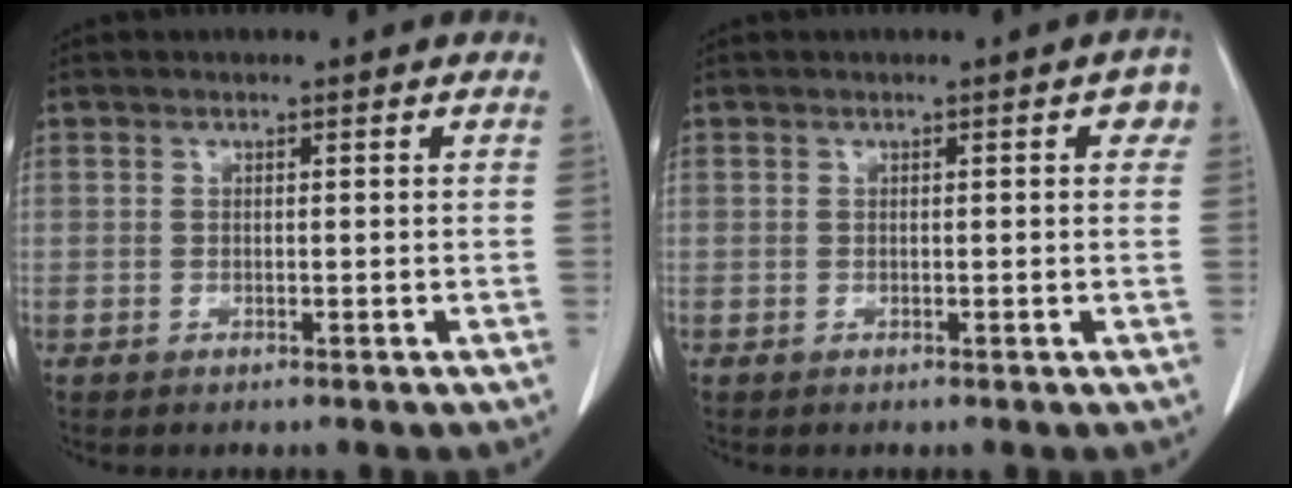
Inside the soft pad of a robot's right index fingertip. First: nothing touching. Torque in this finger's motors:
{"motor_torque": [0.27, -0.12, 0.12, 0.00]}